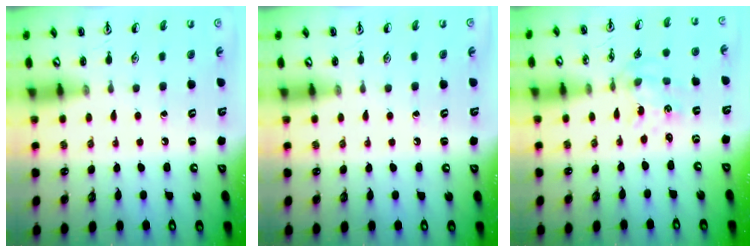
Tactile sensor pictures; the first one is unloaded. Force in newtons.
{"total": 0.0}
{"total": 1.1, "press": 1.1, "slide": 0.1}